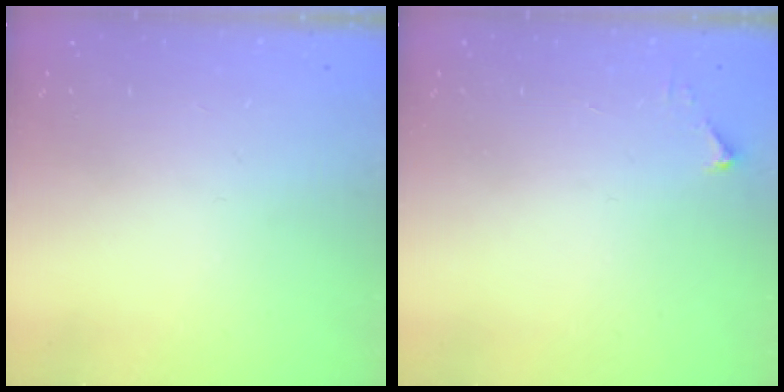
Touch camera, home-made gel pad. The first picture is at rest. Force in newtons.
{"total": 2.5, "press": 2.5, "slide": 0.3}